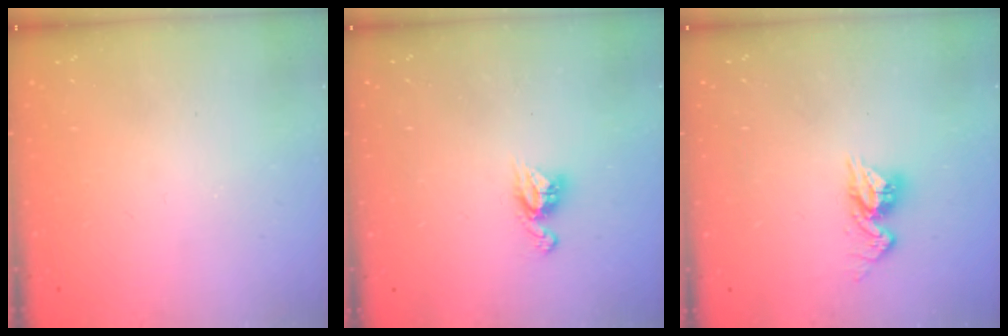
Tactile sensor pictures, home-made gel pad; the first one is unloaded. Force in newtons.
{"total": 6.7, "press": 6.7, "slide": 0.4}
{"total": 8.9, "press": 8.9, "slide": 0.6}